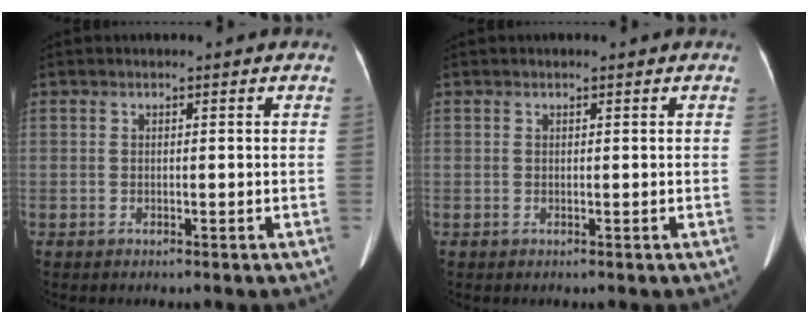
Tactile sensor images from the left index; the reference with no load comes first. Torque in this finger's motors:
{"motor_torque": [-0.12, 0.00, -0.06, 0.01]}